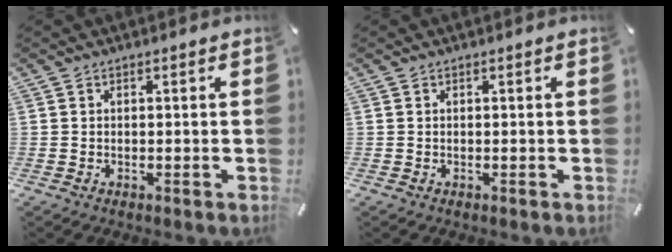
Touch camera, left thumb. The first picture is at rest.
{"total": 0.0}